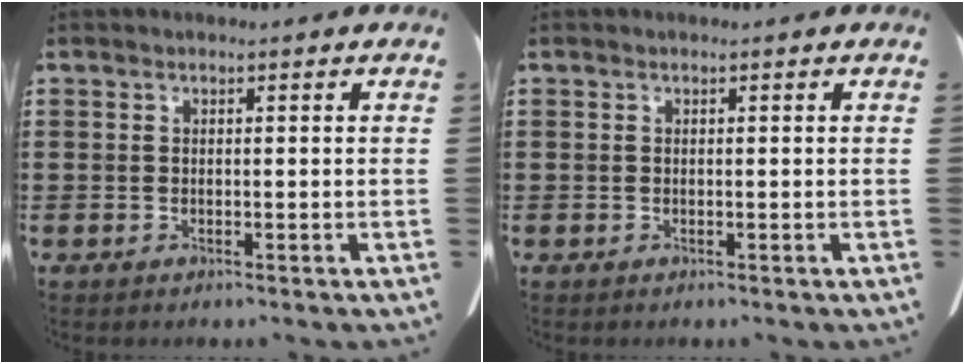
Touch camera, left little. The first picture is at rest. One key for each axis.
{"total": 0.0}